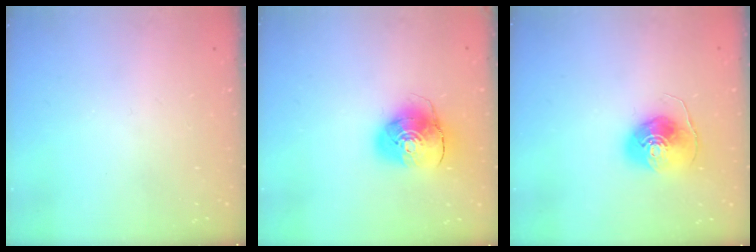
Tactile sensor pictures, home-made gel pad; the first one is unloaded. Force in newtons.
{"total": 9.9, "press": 9.8, "slide": 1.4}
{"total": 8.9, "press": 8.9, "slide": 0.8}